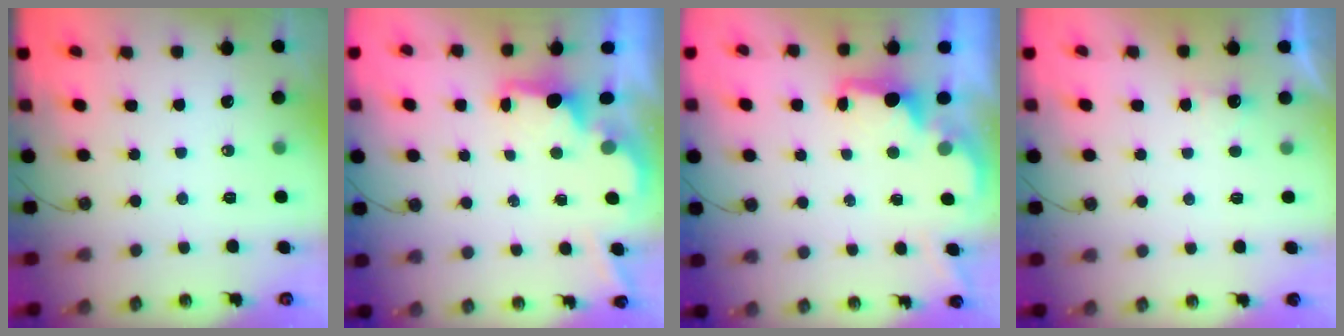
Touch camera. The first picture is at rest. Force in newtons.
{"total": 2.0, "press": 1.9, "slide": 0.7}
{"total": 1.8, "press": 1.7, "slide": 0.6}
{"total": 1.0, "press": 0.7, "slide": 0.6}